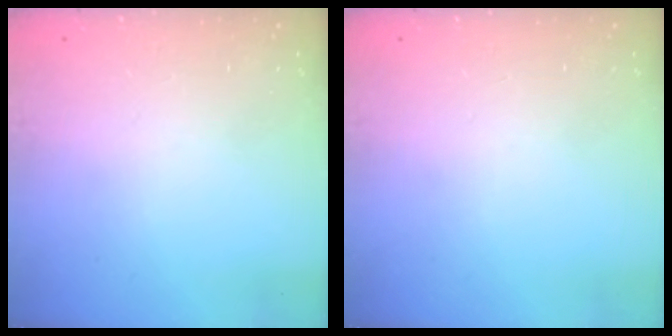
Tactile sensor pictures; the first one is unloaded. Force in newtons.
{"total": 0.0}